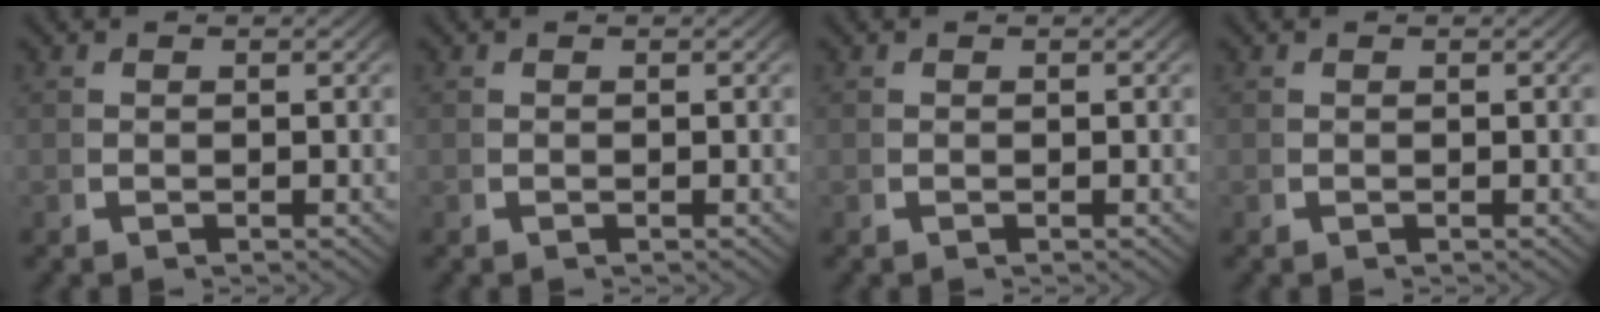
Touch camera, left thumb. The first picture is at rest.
{"total": 0.0}
{"total": 0.0}
{"total": 0.0}